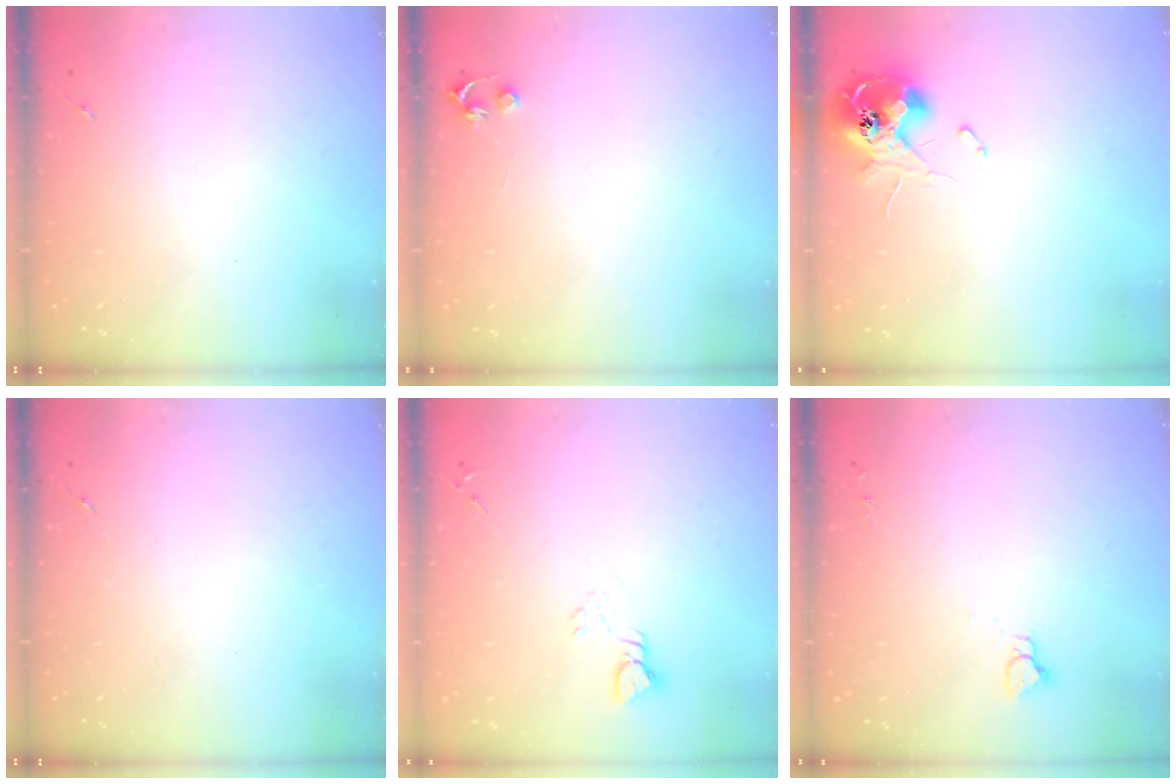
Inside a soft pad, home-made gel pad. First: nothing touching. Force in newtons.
{"total": 3.5, "press": 3.5, "slide": 0.3}
{"total": 12.7, "press": 12.6, "slide": 1.5}
{"total": 0.0}
{"total": 2.8, "press": 2.8, "slide": 0.2}
{"total": 2.9, "press": 2.9, "slide": 0.2}